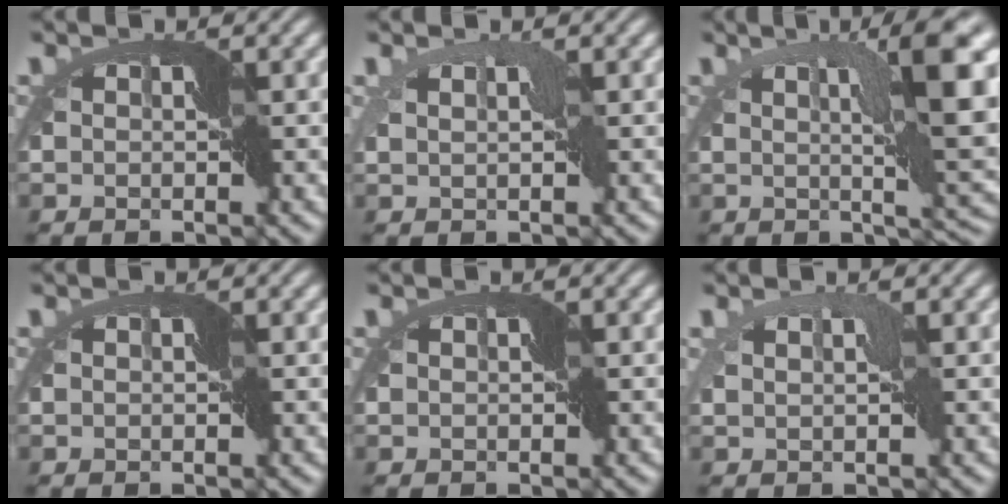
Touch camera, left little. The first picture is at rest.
{"total": 0.6, "force": [0.5, -0.2, 0.2], "torque": [-0.009, 0.004, 0.012]}
{"total": 8.9, "force": [2.4, 1.1, 8.5], "torque": [-0.117, 0.011, 0.034]}
{"total": 0.0}
{"total": 0.0}
{"total": 0.7, "force": [0.5, 0.1, 0.4], "torque": [-0.010, 0.004, 0.011]}